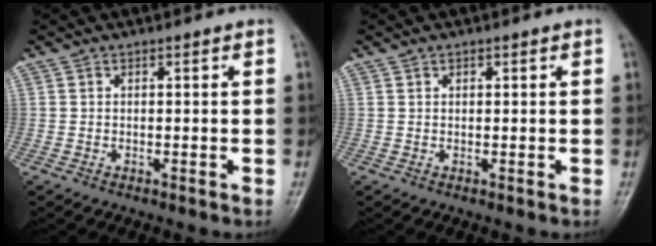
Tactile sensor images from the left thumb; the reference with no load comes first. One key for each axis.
{"total": 0.7, "fx": 0.5, "fy": 0.5, "fz": 0.3, "tx": 0.000, "ty": -0.003, "tz": 0.006}